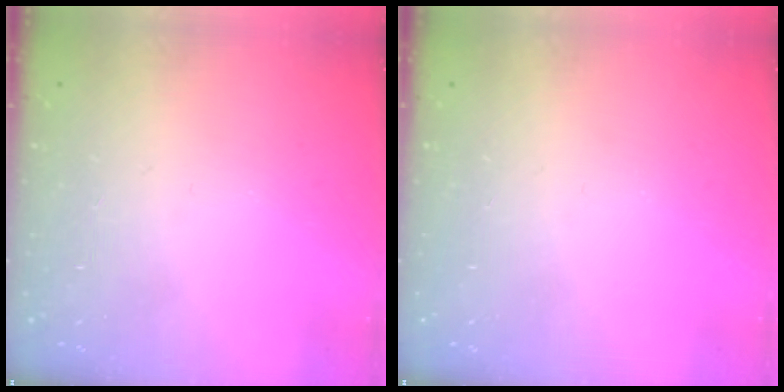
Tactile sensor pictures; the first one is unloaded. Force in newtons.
{"total": 0.0}